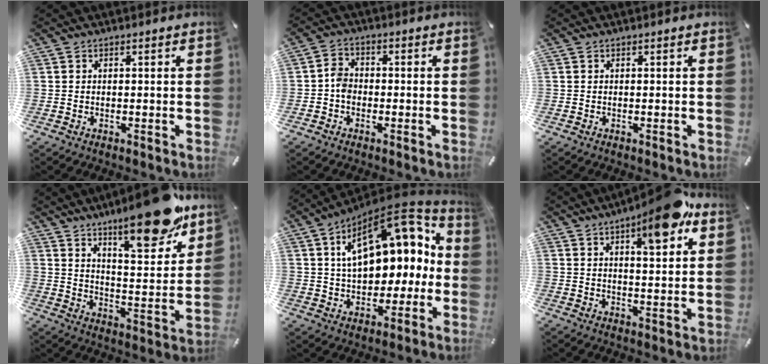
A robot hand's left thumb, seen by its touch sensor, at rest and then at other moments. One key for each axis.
{"total": 3.7, "fx": -1.0, "fy": 2.8, "fz": 2.2, "tx": -0.043, "ty": 0.007, "tz": -0.020}
{"total": 0.0}
{"total": 19.9, "fx": 15.0, "fy": 6.1, "fz": 11.5, "tx": -0.152, "ty": -0.108, "tz": 0.244}
{"total": 19.6, "fx": 7.1, "fy": 11.6, "fz": 14.1, "tx": -0.197, "ty": -0.039, "tz": 0.122}
{"total": 12.1, "fx": 7.5, "fy": 3.5, "fz": 8.8, "tx": -0.119, "ty": -0.037, "tz": 0.120}